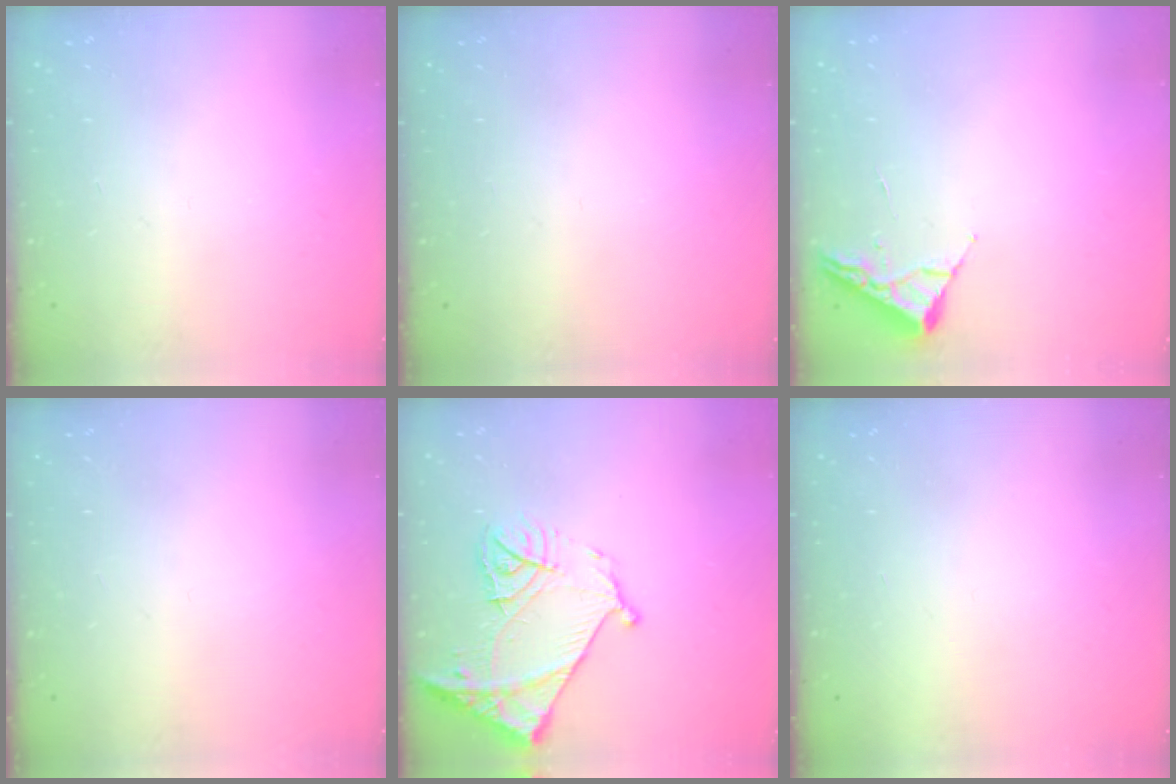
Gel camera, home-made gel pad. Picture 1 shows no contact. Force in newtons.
{"total": 0.0}
{"total": 2.6, "press": 2.6, "slide": 0.3}
{"total": 0.0}
{"total": 15.0, "press": 14.9, "slide": 1.6}
{"total": 1.5, "press": 1.5, "slide": 0.1}